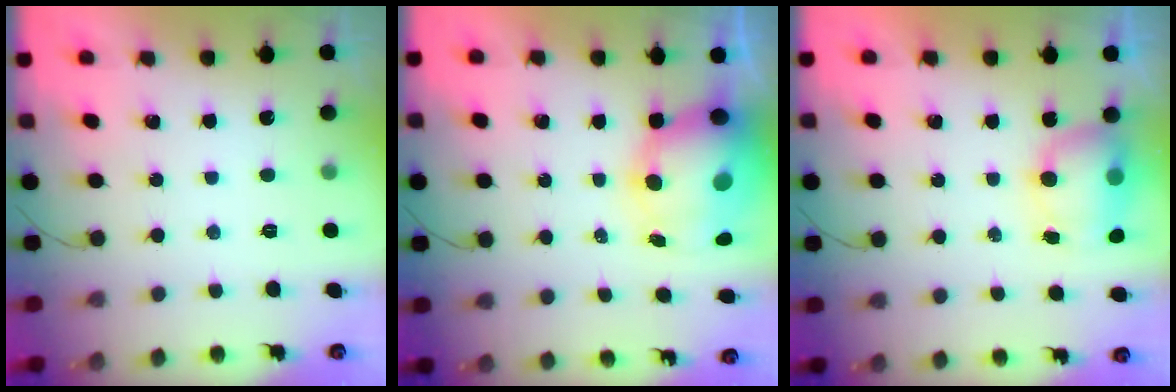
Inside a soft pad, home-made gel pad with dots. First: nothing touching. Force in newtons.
{"total": 12.3, "press": 11.9, "slide": 3.2}
{"total": 7.2, "press": 7.1, "slide": 1.3}